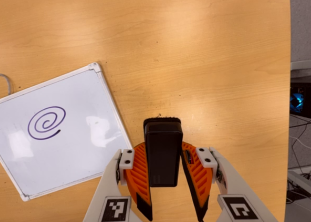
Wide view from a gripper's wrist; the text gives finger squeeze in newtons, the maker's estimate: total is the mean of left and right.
{"total": 6.2, "left": 5.0, "right": 7.4}